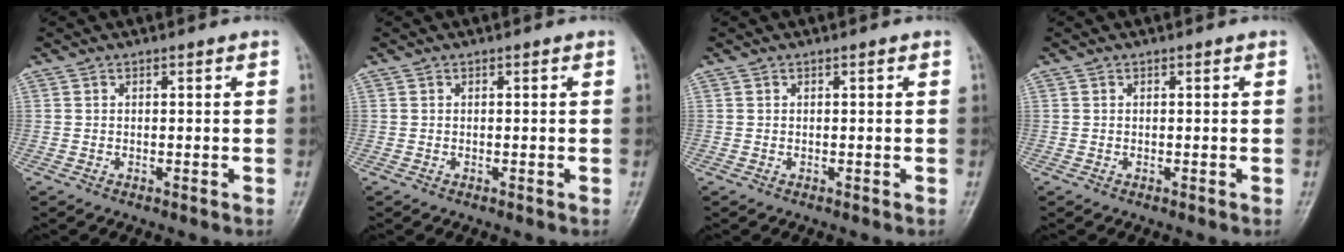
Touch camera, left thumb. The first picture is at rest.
{"total": 0.0}
{"total": 0.0}
{"total": 0.0}